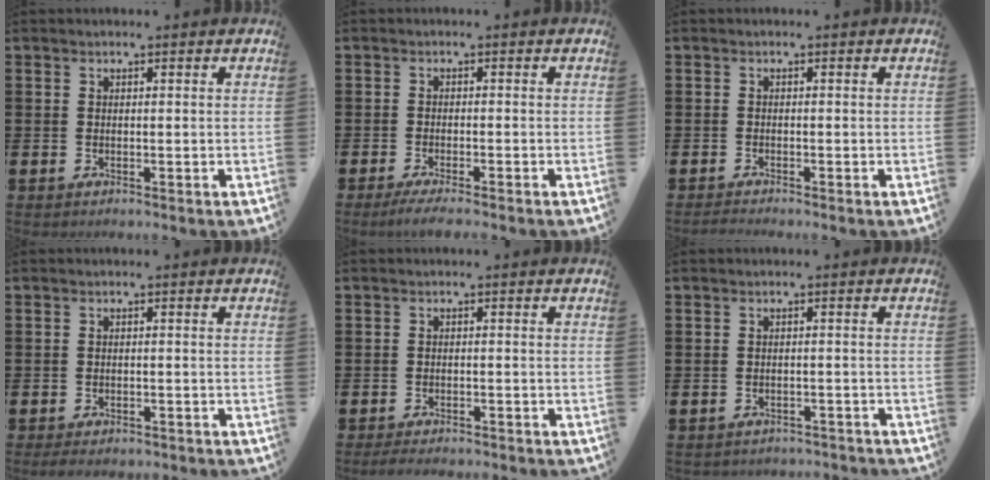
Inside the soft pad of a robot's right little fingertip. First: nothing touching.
{"total": 1.8, "force": [-1.3, 0.0, 1.2], "torque": [-0.018, 0.001, -0.024]}
{"total": 0.7, "force": [-0.7, 0.0, 0.3], "torque": [-0.005, -0.002, -0.013]}
{"total": 1.2, "force": [-1.1, 0.2, 0.4], "torque": [-0.010, -0.001, -0.022]}
{"total": 1.5, "force": [-1.5, 0.0, 0.4], "torque": [-0.008, 0.002, -0.029]}
{"total": 1.2, "force": [-1.2, 0.0, -0.1], "torque": [-0.002, 0.002, -0.027]}